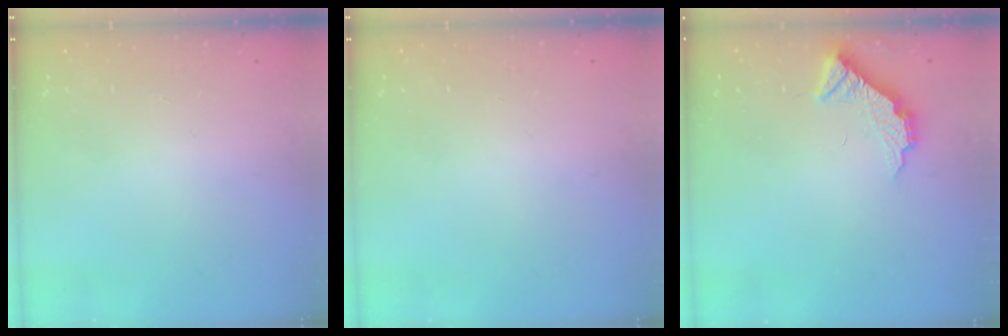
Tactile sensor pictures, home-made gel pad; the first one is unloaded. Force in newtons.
{"total": 0.0}
{"total": 10.3, "press": 10.3, "slide": 0.2}